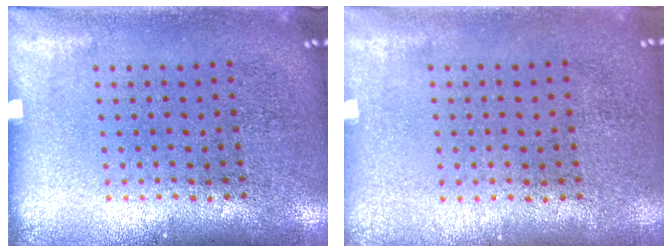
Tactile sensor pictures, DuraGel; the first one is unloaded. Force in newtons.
{"total": 0.0}